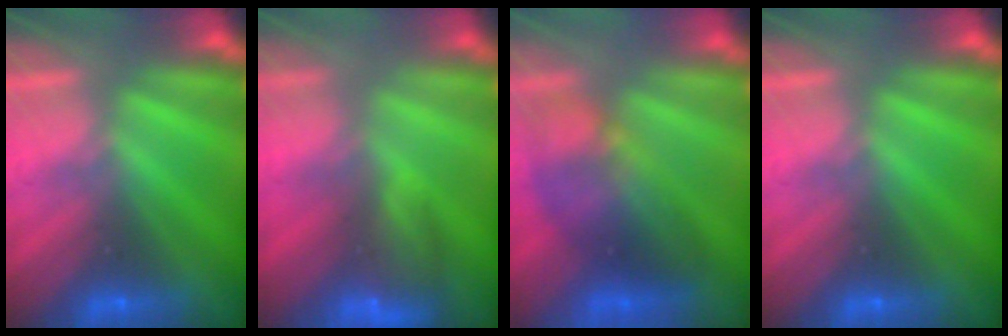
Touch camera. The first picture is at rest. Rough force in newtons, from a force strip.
{"total": 7.6}
{"total": 7.5}
{"total": 0.0}